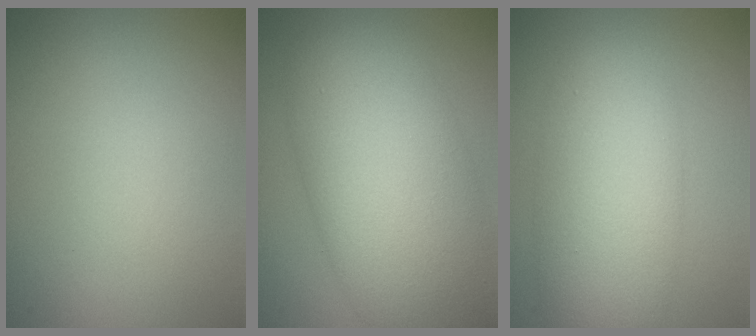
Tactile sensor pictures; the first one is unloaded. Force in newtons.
{"total": 11.8, "press": 11.8, "slide": 0.6}
{"total": 7.5, "press": 7.5, "slide": 0.1}